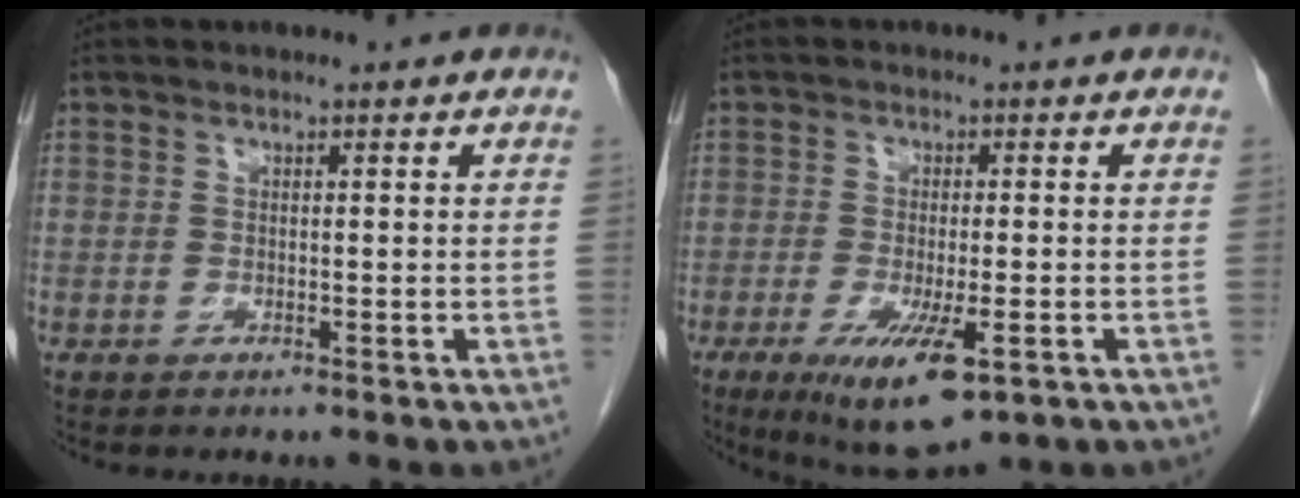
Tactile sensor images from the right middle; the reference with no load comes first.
{"total": 9.8, "force": [-4.5, 2.6, 8.3], "torque": [-0.141, -0.024, -0.066]}